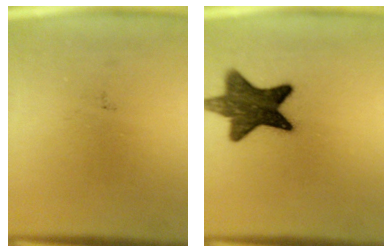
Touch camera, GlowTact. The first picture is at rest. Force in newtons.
{"total": 11.5}